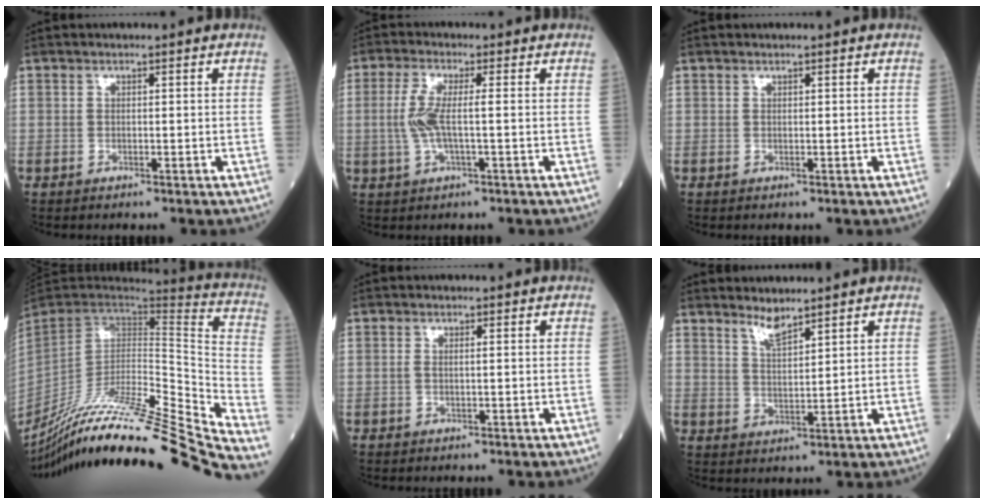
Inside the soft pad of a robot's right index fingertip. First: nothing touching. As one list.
[{"total": 5.2, "force": [-0.2, 0.8, 5.2], "torque": [-0.123, 0.003, -0.008]}, {"total": 0.0}, {"total": 35.7, "force": [-31.0, -0.8, 17.7], "torque": [-0.223, -0.074, -0.475]}, {"total": 0.9, "force": [0.0, 0.1, 0.9], "torque": [-0.023, 0.000, 0.000]}, {"total": 3.4, "force": [3.1, 0.1, 1.5], "torque": [-0.031, -0.010, 0.061]}]